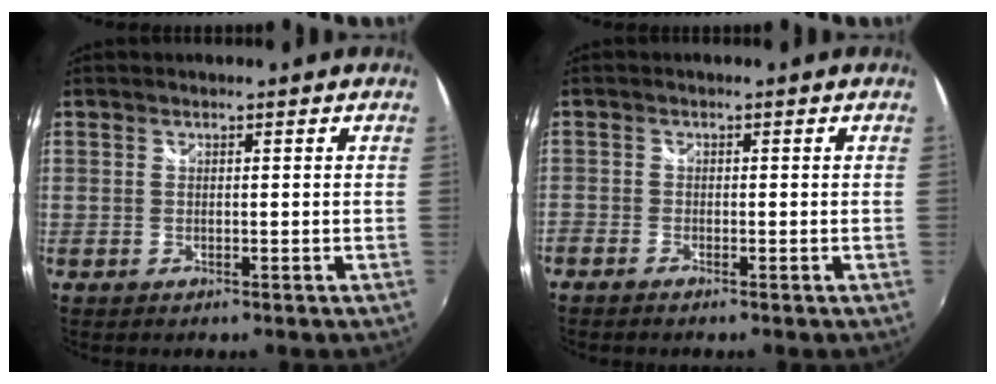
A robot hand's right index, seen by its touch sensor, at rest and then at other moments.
{"total": 1.5, "force": [-1.3, 0.6, 0.4], "torque": [-0.017, -0.004, -0.030]}